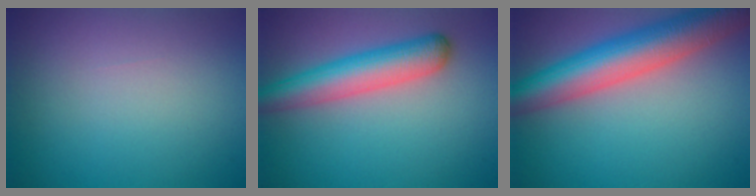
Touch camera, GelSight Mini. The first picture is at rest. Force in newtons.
{"total": 5.2, "press": 5.2, "slide": 0.3}
{"total": 8.4, "press": 8.4, "slide": 0.3}